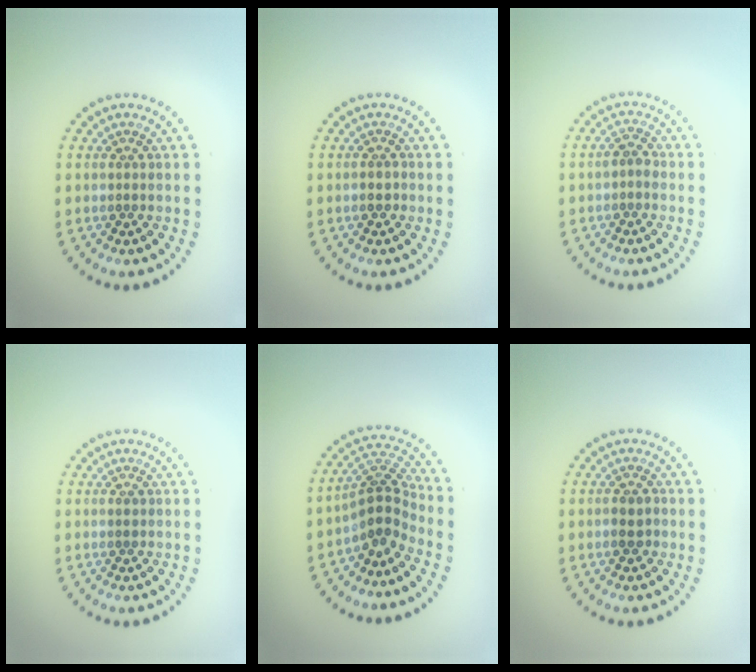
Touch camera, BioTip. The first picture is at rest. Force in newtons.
{"total": 1.0, "press": 0.9, "slide": 0.5}
{"total": 1.4, "press": 1.3, "slide": 0.3}
{"total": 0.9, "press": 0.9, "slide": 0.1}
{"total": 3.9, "press": 2.8, "slide": 2.6}
{"total": 1.8, "press": 1.7, "slide": 0.4}